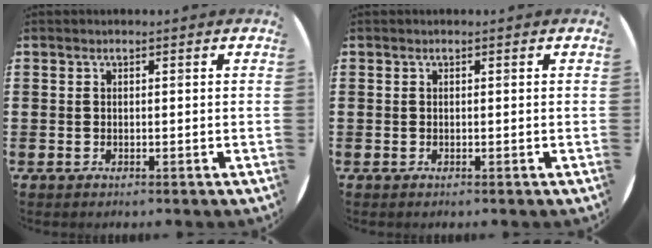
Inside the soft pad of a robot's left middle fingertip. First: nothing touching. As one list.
[{"total": 0.0}]